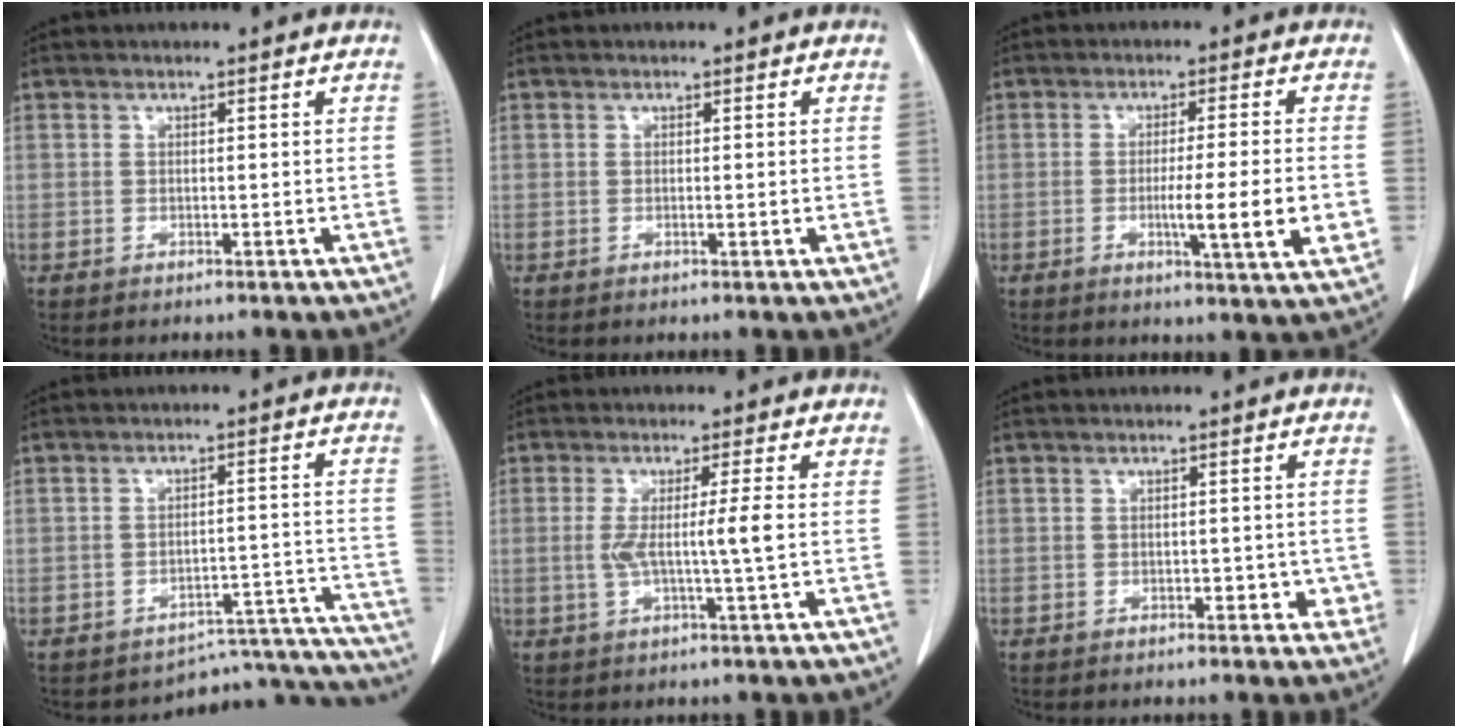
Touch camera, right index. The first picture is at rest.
{"total": 0.9, "force": [-0.1, 0.1, 0.8], "torque": [-0.016, -0.003, -0.001]}
{"total": 9.0, "force": [-1.7, -0.3, 8.9], "torque": [-0.133, -0.018, -0.030]}
{"total": 13.3, "force": [-12.9, 3.1, -0.5], "torque": [0.036, 0.061, -0.155]}
{"total": 5.2, "force": [-0.2, -0.9, 5.2], "torque": [-0.092, -0.006, -0.002]}
{"total": 2.7, "force": [-0.8, 1.7, 1.9], "torque": [-0.011, 0.007, -0.006]}